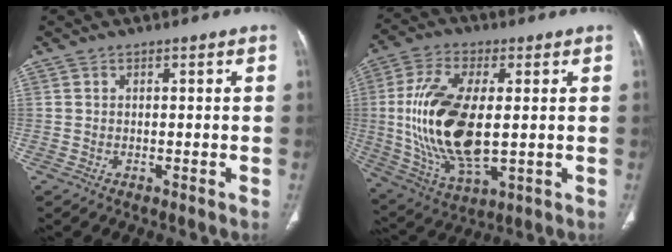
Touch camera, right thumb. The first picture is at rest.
{"total": 19.6, "force": [0.5, 9.0, 17.4], "torque": [-0.360, -0.014, 0.019]}